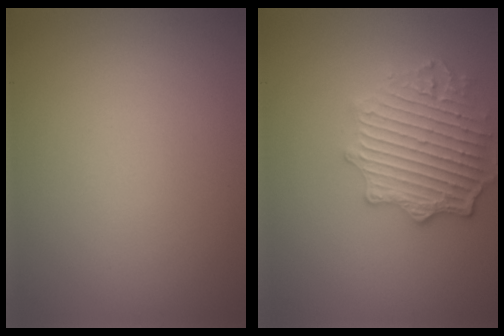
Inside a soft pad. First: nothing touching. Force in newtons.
{"total": 4.9, "press": 4.5, "slide": 1.8}